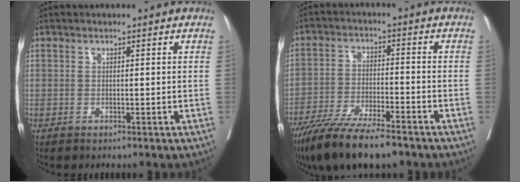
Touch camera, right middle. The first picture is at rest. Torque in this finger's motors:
{"motor_torque": [1.07, -1.07, 0.18, 0.06]}